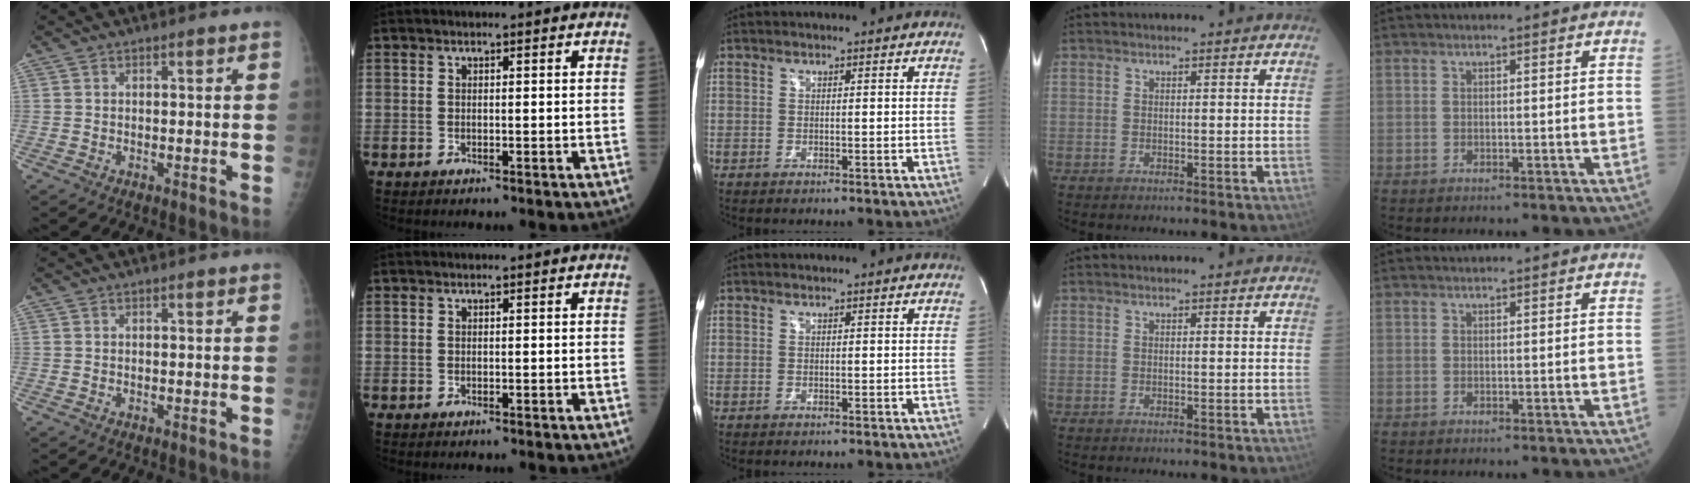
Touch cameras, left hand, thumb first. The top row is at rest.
{}